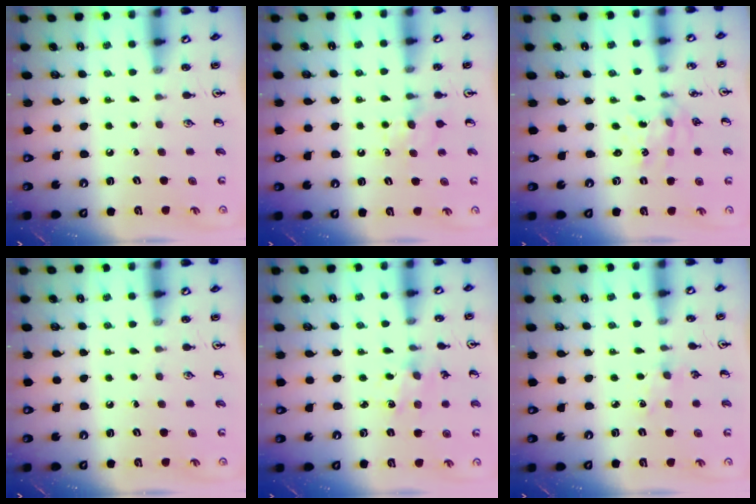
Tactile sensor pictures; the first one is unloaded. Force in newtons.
{"total": 4.8, "press": 4.7, "slide": 0.5}
{"total": 1.2, "press": 1.2, "slide": 0.2}
{"total": 0.0}
{"total": 1.9, "press": 1.8, "slide": 0.4}
{"total": 1.7, "press": 1.7, "slide": 0.3}